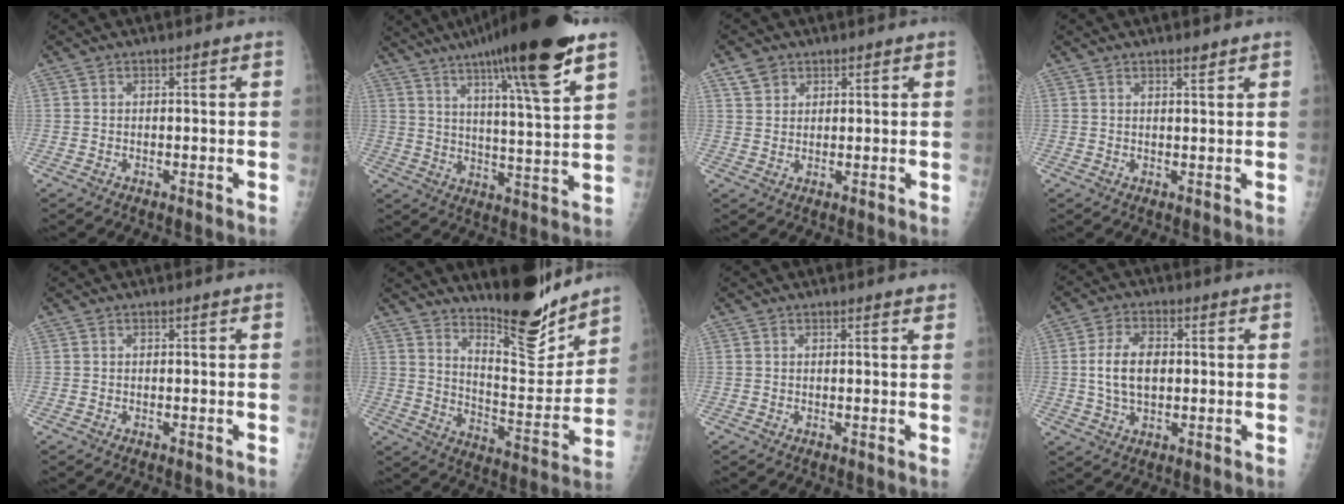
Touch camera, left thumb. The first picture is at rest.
{"total": 20.2, "force": [12.5, 1.9, 15.8], "torque": [-0.230, -0.042, 0.191]}
{"total": 3.3, "force": [2.0, 2.5, 1.0], "torque": [-0.007, -0.007, 0.039]}
{"total": 1.4, "force": [1.1, 0.2, 0.9], "torque": [-0.009, -0.008, 0.019]}
{"total": 0.0}
{"total": 16.6, "force": [13.9, 3.6, 8.3], "torque": [-0.083, -0.120, 0.225]}
{"total": 1.2, "force": [1.0, 0.1, 0.8], "torque": [-0.007, -0.002, 0.012]}
{"total": 8.0, "force": [0.4, 5.0, 6.3], "torque": [-0.115, 0.005, 0.008]}